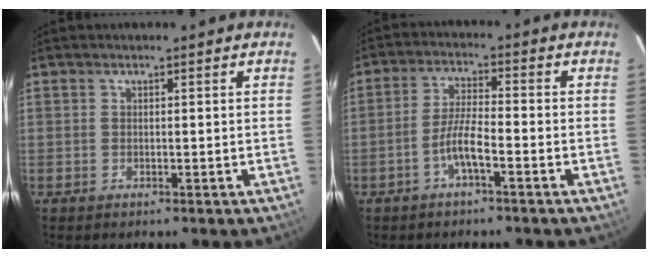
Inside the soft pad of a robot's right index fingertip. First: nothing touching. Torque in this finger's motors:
{"motor_torque": [1.08, -0.59, 0.57, 0.13]}